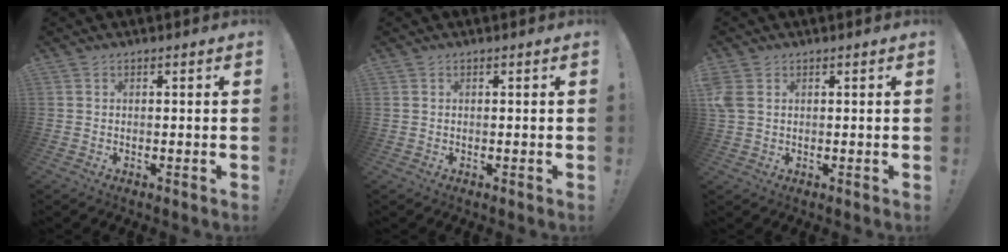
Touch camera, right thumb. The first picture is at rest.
{"total": 0.0}
{"total": 4.2, "force": [1.4, 2.8, 2.7], "torque": [-0.053, 0.000, 0.028]}